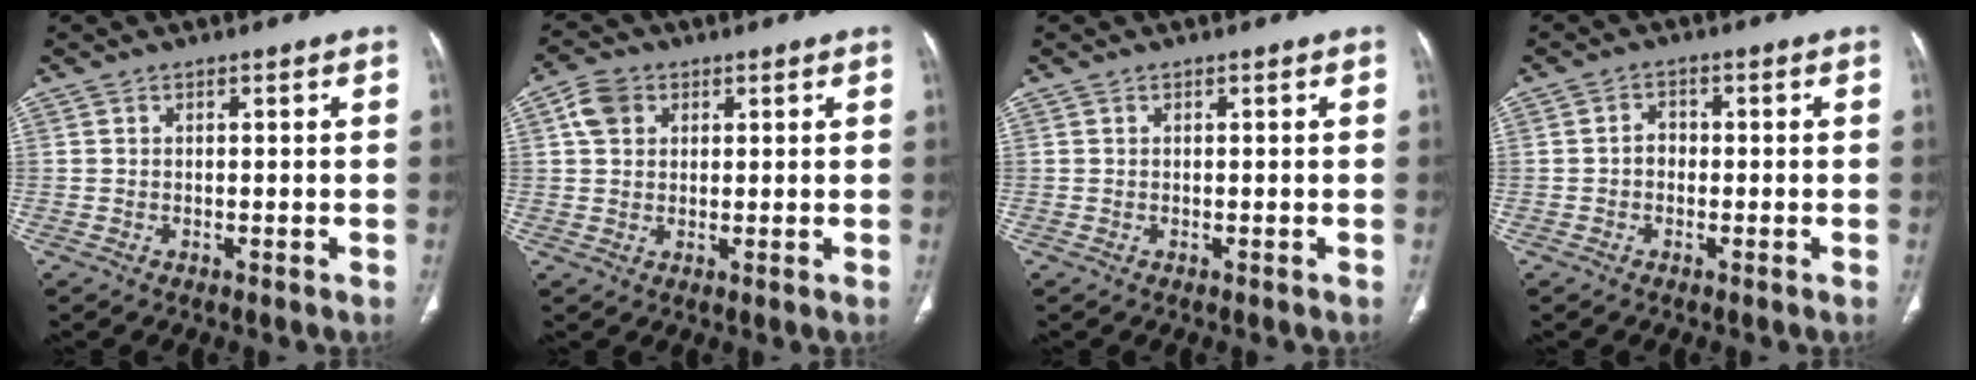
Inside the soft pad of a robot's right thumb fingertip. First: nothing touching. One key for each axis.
{"total": 4.9, "fx": 1.8, "fy": 3.8, "fz": 2.5, "tx": -0.037, "ty": 0.005, "tz": 0.033}
{"total": 0.0}
{"total": 3.6, "fx": -0.9, "fy": 3.0, "fz": 1.9, "tx": -0.013, "ty": 0.017, "tz": -0.027}